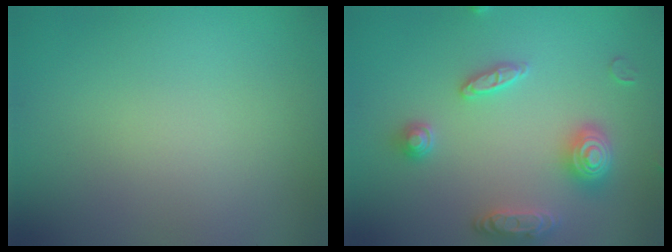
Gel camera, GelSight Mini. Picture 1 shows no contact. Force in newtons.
{"total": 3.8, "press": 3.7, "slide": 0.6}